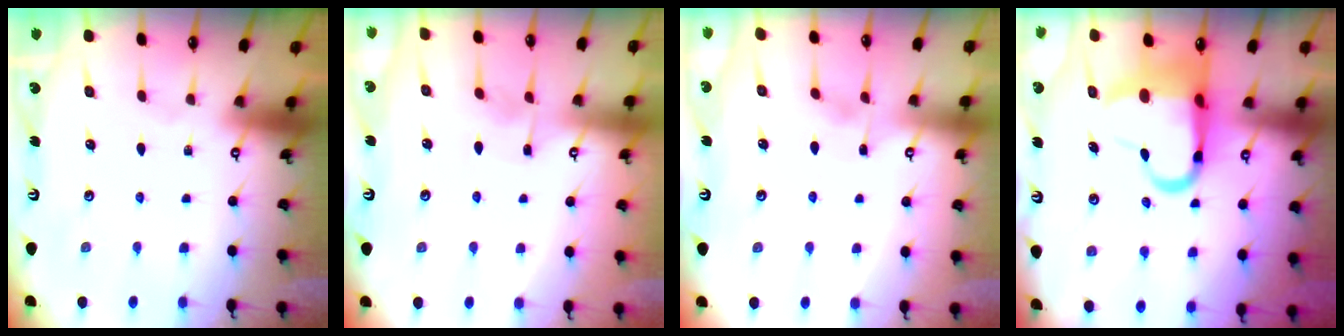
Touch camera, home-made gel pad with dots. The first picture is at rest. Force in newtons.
{"total": 2.9, "press": 2.9, "slide": 0.4}
{"total": 2.7, "press": 2.7, "slide": 0.3}
{"total": 12.2, "press": 11.7, "slide": 3.4}